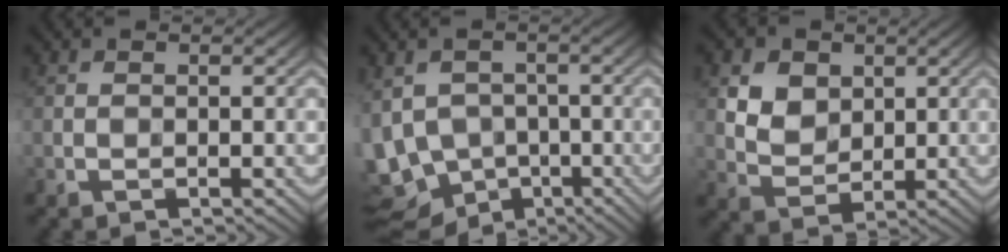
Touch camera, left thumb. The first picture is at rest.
{"total": 11.1, "force": [-3.0, 8.6, 6.4], "torque": [-0.163, -0.017, -0.052]}
{"total": 5.7, "force": [2.6, 4.2, 2.9], "torque": [-0.081, -0.008, 0.046]}